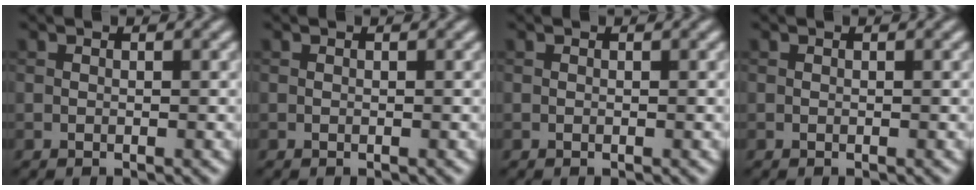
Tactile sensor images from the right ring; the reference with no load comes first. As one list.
[{"total": 0.0}, {"total": 0.0}, {"total": 0.0}]